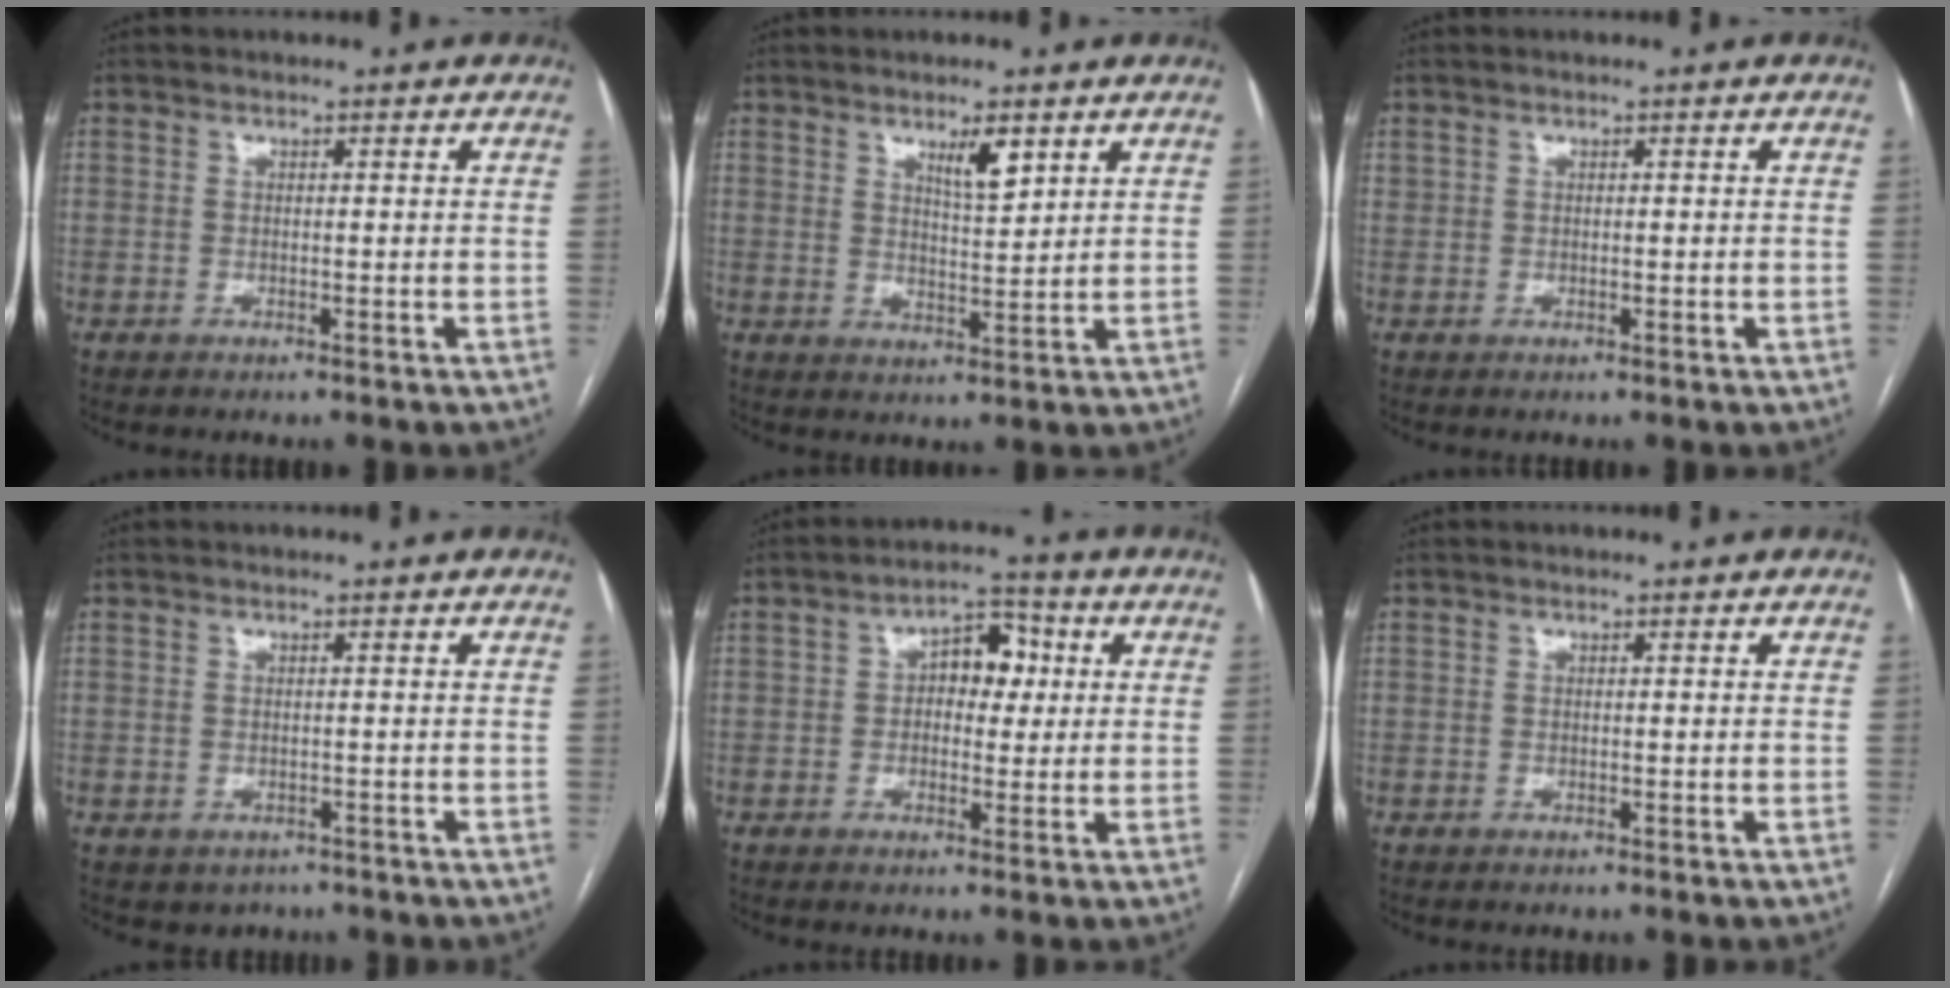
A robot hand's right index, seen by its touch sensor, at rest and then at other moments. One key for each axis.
{"total": 4.4, "fx": 2.7, "fy": 0.9, "fz": 3.4, "tx": -0.060, "ty": -0.004, "tz": 0.048}
{"total": 0.5, "fx": 0.3, "fy": 0.4, "fz": 0.2, "tx": -0.007, "ty": 0.008, "tz": 0.011}
{"total": 2.2, "fx": -1.3, "fy": 1.7, "fz": 0.6, "tx": -0.004, "ty": 0.002, "tz": -0.012}
{"total": 6.2, "fx": 0.9, "fy": 3.8, "fz": 4.8, "tx": -0.068, "ty": 0.026, "tz": 0.011}
{"total": 0.0}